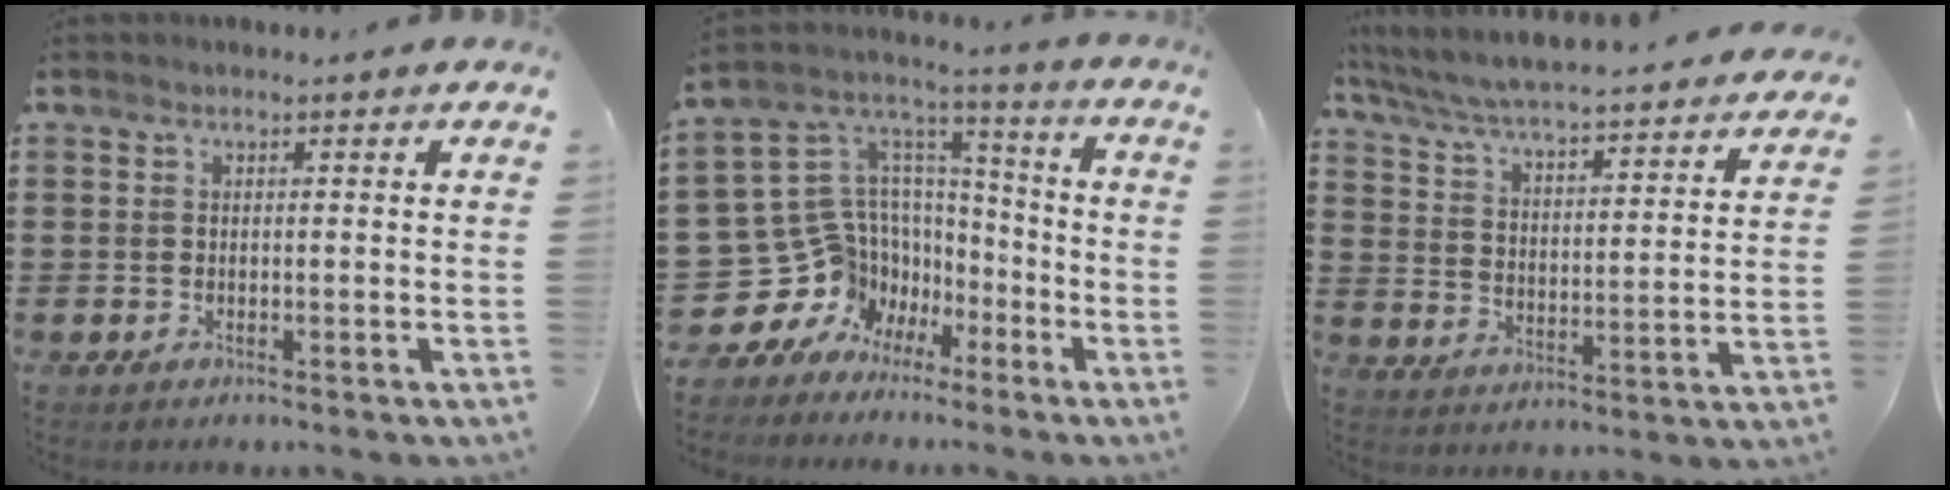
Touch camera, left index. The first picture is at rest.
{"total": 11.4, "force": [-4.9, 10.2, 1.5], "torque": [-0.088, -0.019, -0.065]}
{"total": 4.5, "force": [4.3, -0.3, 1.3], "torque": [-0.049, -0.041, 0.064]}